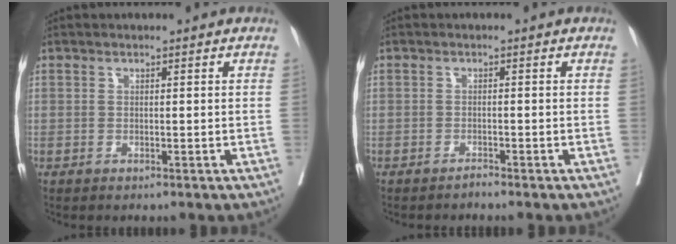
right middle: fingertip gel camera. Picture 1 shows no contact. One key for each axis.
{"total": 0.7, "fx": -0.7, "fy": -0.2, "fz": 0.1, "tx": 0.000, "ty": -0.001, "tz": -0.012}